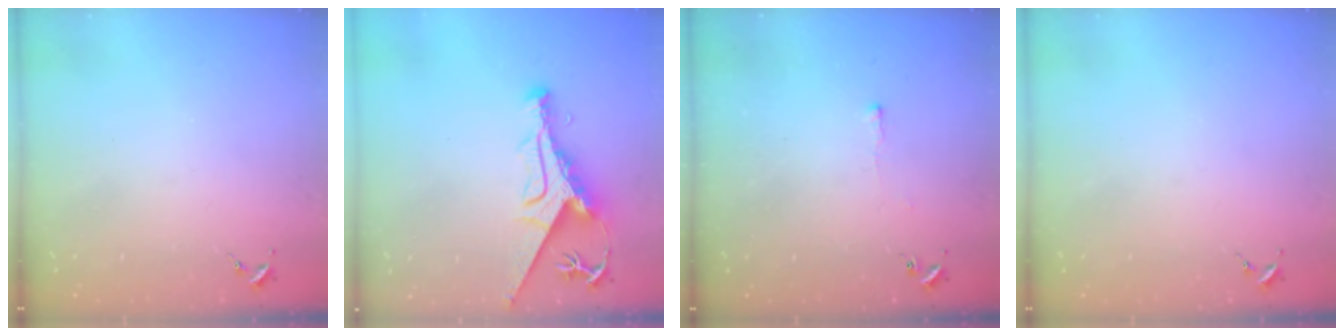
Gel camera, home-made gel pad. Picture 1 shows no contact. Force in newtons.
{"total": 10.7, "press": 10.5, "slide": 1.6}
{"total": 2.4, "press": 2.4, "slide": 0.5}
{"total": 0.0}